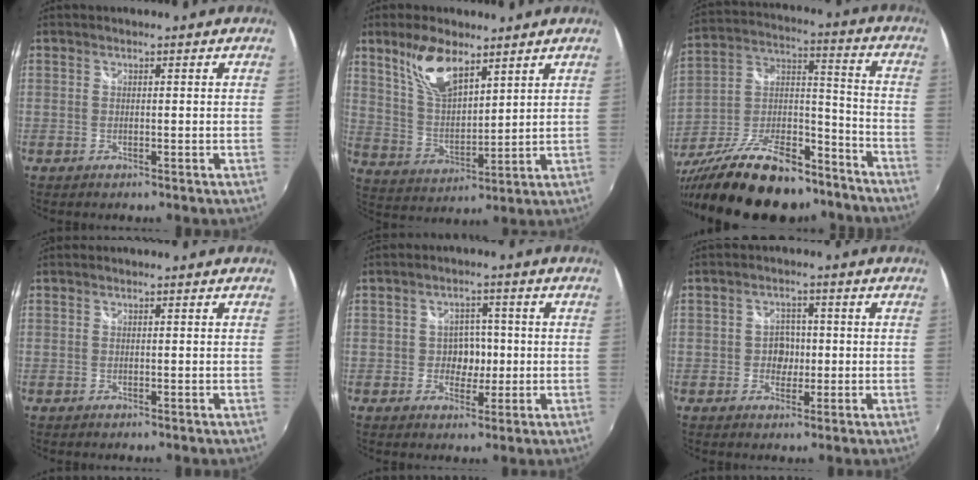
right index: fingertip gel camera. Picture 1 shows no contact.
{"total": 10.9, "force": [7.0, 4.4, 7.1], "torque": [-0.134, 0.007, 0.144]}
{"total": 26.9, "force": [-19.6, 10.6, 15.0], "torque": [-0.284, -0.005, -0.301]}
{"total": 0.0}
{"total": 4.1, "force": [-0.5, 3.6, 1.9], "torque": [-0.029, 0.007, -0.006]}
{"total": 3.5, "force": [-0.6, 3.3, 1.2], "torque": [-0.018, 0.007, -0.010]}